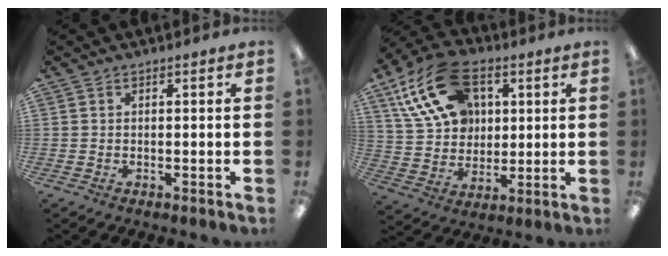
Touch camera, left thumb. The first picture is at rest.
{"total": 19.6, "force": [9.3, 13.5, 10.8], "torque": [-0.194, -0.025, 0.175]}